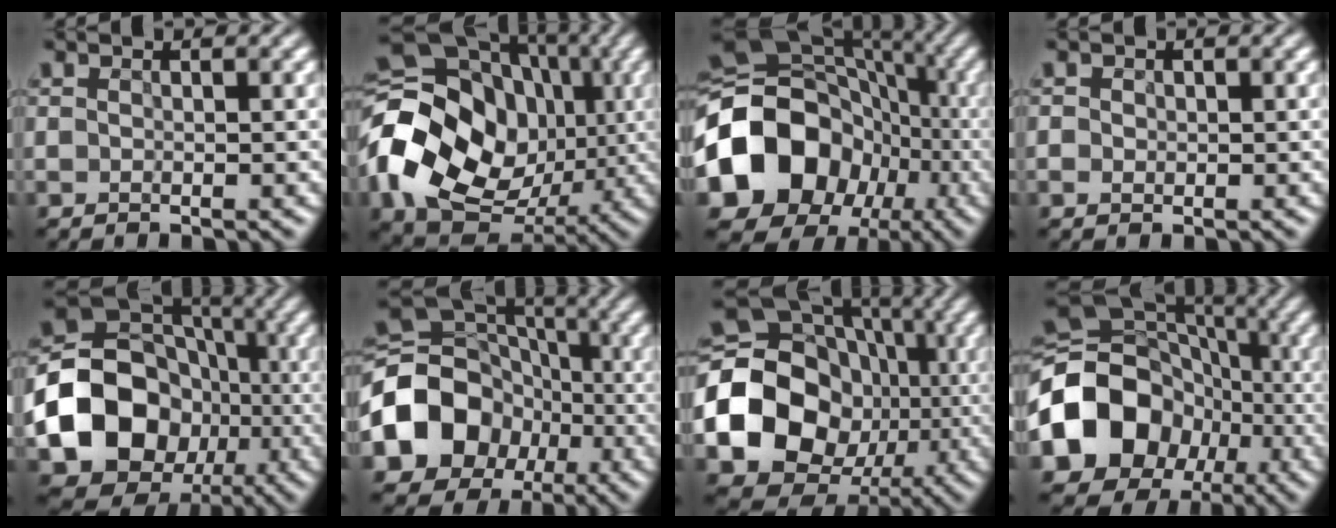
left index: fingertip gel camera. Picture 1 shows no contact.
{"total": 19.6, "force": [-0.7, 16.1, 11.2], "torque": [-0.229, 0.001, -0.022]}
{"total": 14.3, "force": [-3.1, 11.6, 7.7], "torque": [-0.142, 0.006, -0.061]}
{"total": 1.7, "force": [0.3, 1.5, 0.8], "torque": [0.002, 0.018, -0.010]}
{"total": 15.7, "force": [-3.9, 13.4, 7.2], "torque": [-0.128, -0.016, -0.075]}
{"total": 11.3, "force": [-3.0, 9.1, 5.9], "torque": [-0.115, 0.004, -0.058]}
{"total": 18.8, "force": [-2.5, 16.2, 9.2], "torque": [-0.180, -0.019, -0.063]}
{"total": 12.9, "force": [-3.2, 10.5, 6.8], "torque": [-0.131, 0.007, -0.058]}